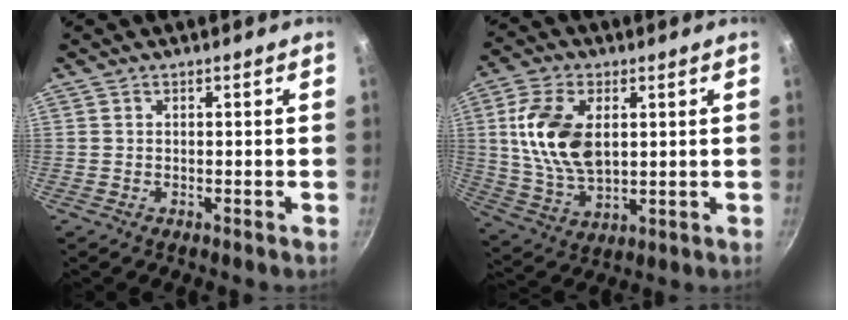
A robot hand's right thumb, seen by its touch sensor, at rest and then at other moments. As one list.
[{"total": 14.3, "force": [2.8, 8.5, 11.2], "torque": [-0.204, -0.014, 0.059]}]